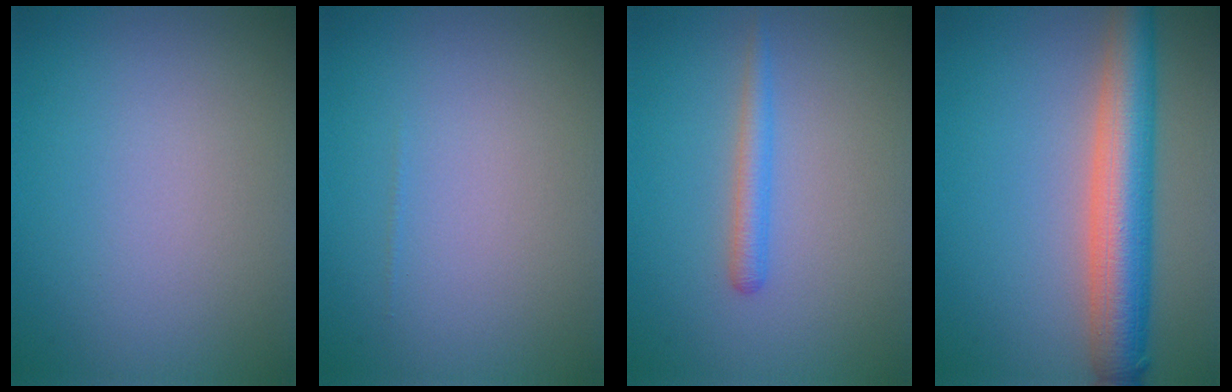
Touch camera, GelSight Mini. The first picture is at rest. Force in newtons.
{"total": 0.0}
{"total": 1.7, "press": 1.7, "slide": 0.2}
{"total": 7.1, "press": 7.1, "slide": 0.3}